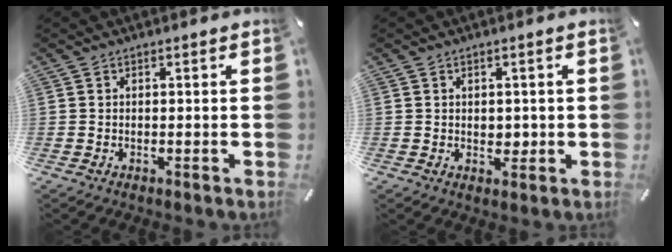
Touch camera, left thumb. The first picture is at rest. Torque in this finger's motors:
{"motor_torque": [0.43, 0.81, 0.14, -0.19, 0.04]}